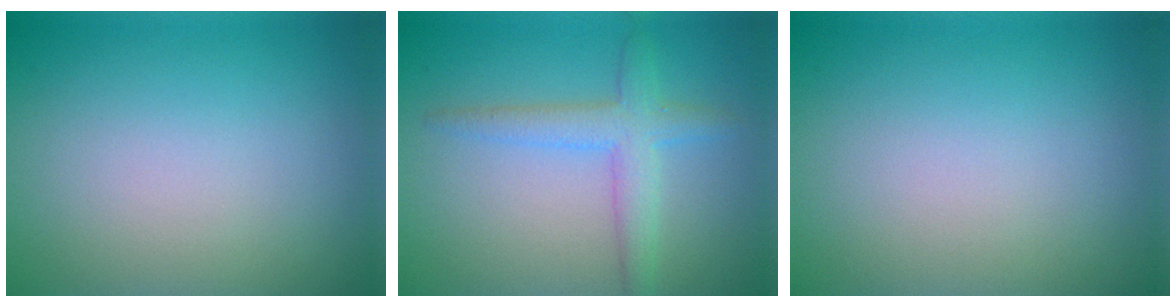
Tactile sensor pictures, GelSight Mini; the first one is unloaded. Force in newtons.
{"total": 3.3, "press": 3.3, "slide": 0.2}
{"total": 0.0}